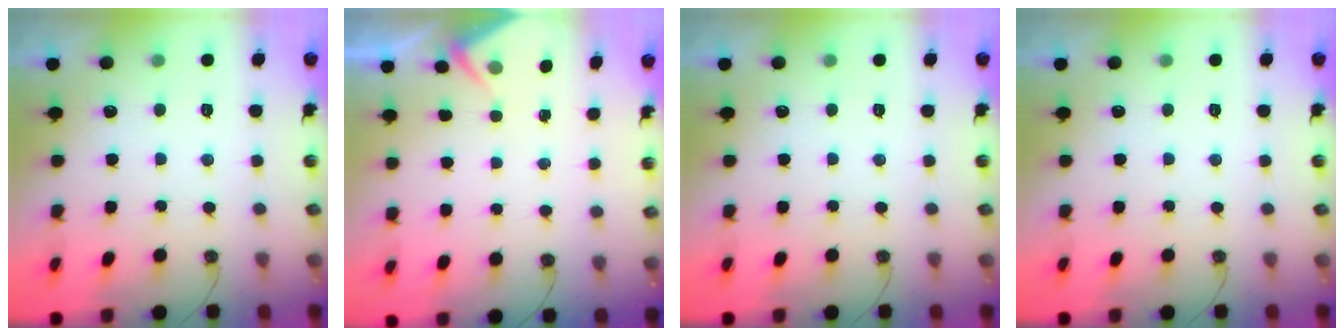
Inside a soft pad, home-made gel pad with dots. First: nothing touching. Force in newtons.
{"total": 2.9, "press": 2.9, "slide": 0.4}
{"total": 0.0}
{"total": 0.0}